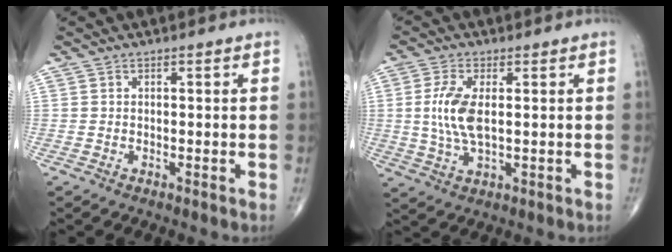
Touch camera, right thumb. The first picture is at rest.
{"total": 7.8, "force": [0.7, 3.4, 7.0], "torque": [-0.162, -0.008, 0.016]}